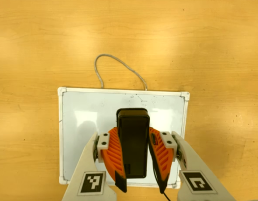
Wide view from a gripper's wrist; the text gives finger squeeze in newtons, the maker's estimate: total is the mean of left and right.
{"total": 9.2, "left": 7.2, "right": 11.1}